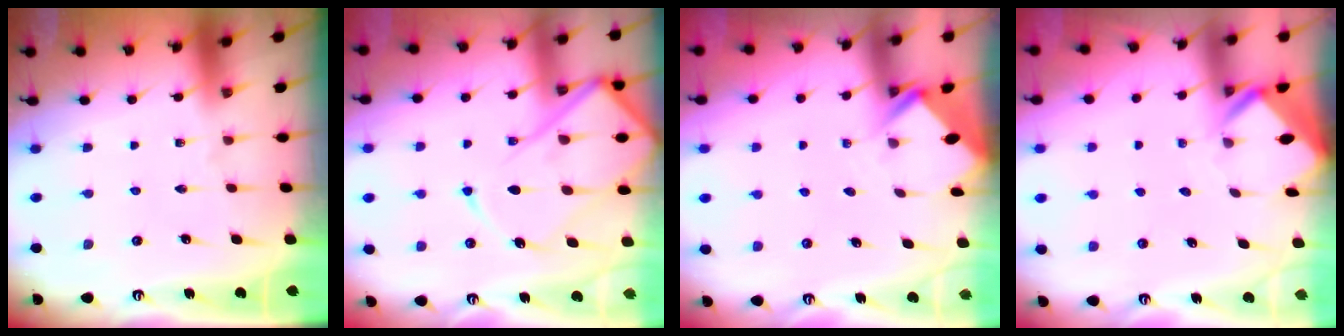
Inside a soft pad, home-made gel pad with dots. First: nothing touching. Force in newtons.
{"total": 15.4, "press": 15.3, "slide": 1.5}
{"total": 2.8, "press": 2.8, "slide": 0.2}
{"total": 2.9, "press": 2.9, "slide": 0.2}